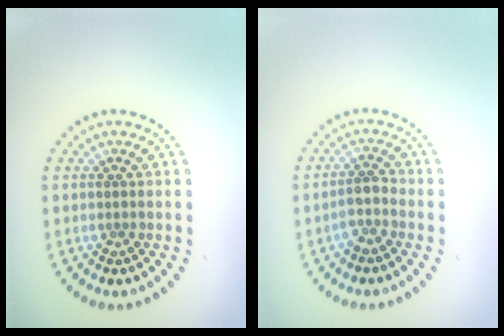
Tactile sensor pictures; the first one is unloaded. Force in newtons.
{"total": 2.0, "press": 1.7, "slide": 1.1}